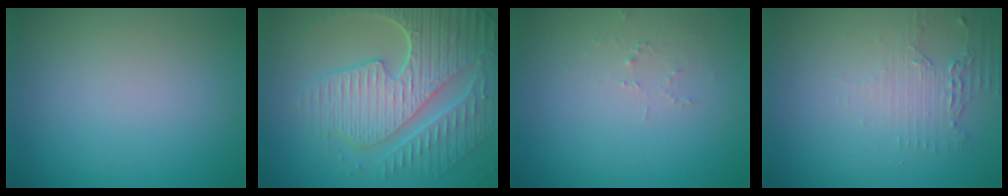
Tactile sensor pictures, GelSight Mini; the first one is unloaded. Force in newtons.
{"total": 8.7, "press": 6.2, "slide": 6.1}
{"total": 1.1, "press": 1.1, "slide": 0.1}
{"total": 2.1, "press": 1.6, "slide": 1.4}